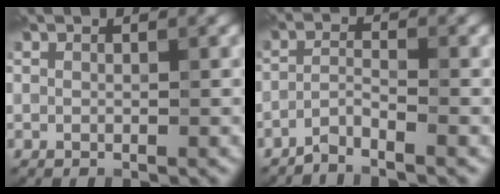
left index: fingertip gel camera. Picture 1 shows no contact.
{"total": 2.0, "force": [-1.8, 0.2, 1.0], "torque": [-0.019, 0.009, -0.047]}